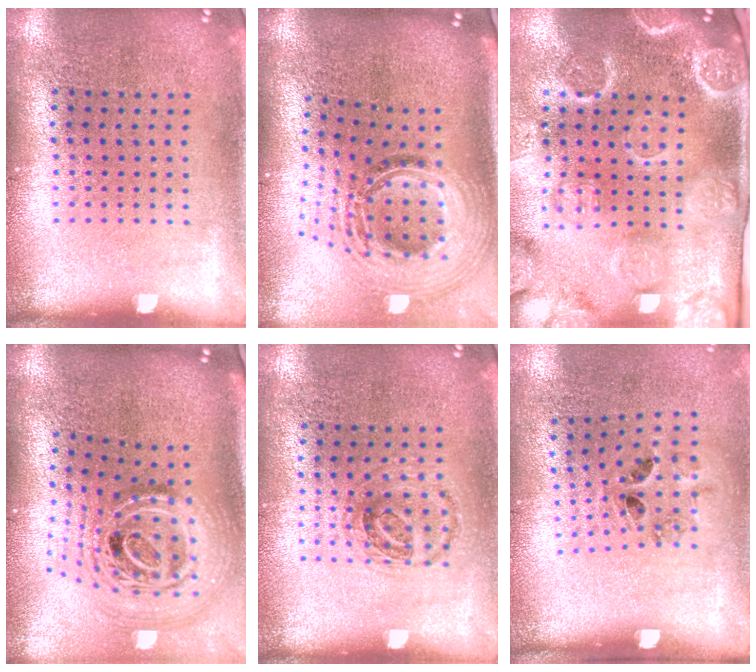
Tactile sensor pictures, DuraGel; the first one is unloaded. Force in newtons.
{"total": 2.3, "press": 1.8, "slide": 1.5}
{"total": 4.0, "press": 3.4, "slide": 2.1}
{"total": 2.5, "press": 1.8, "slide": 1.8}
{"total": 0.9, "press": 0.9, "slide": 0.2}
{"total": 1.3, "press": 0.8, "slide": 1.1}